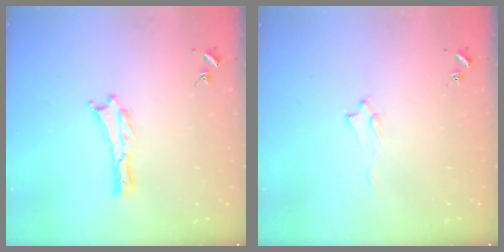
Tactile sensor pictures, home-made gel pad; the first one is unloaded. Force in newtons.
{"total": 1.6, "press": 1.5, "slide": 0.2}